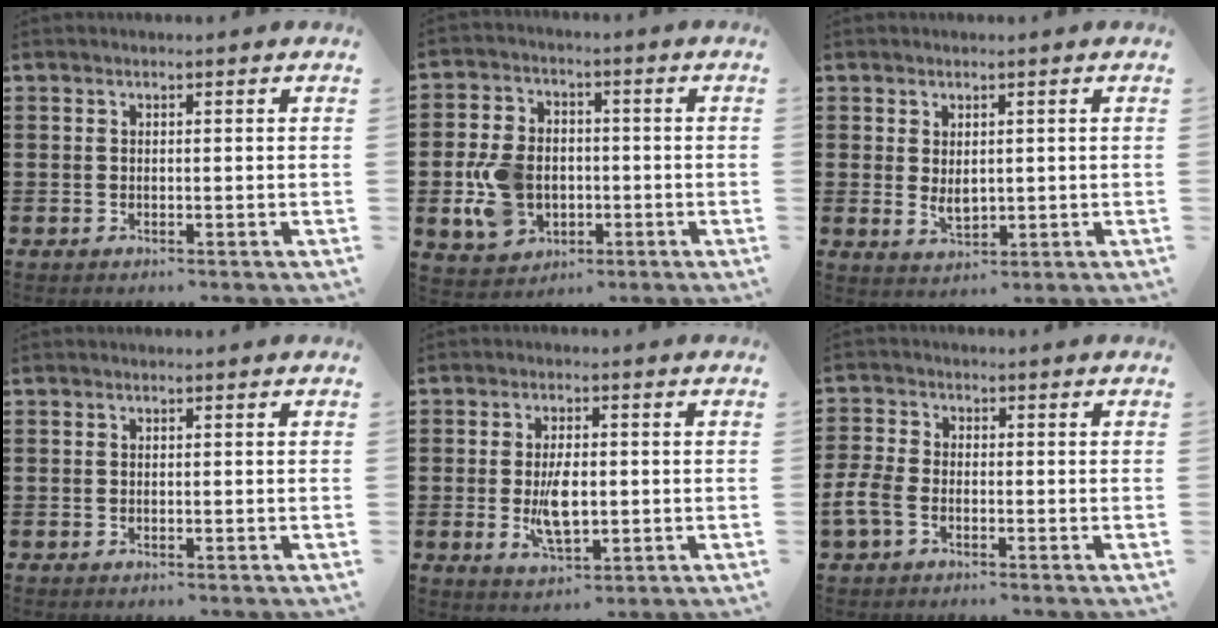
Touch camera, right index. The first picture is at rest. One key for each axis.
{"total": 9.4, "fx": -1.6, "fy": 7.1, "fz": 6.0, "tx": -0.153, "ty": 0.012, "tz": -0.030}
{"total": 2.8, "fx": 0.5, "fy": 1.6, "fz": 2.2, "tx": -0.044, "ty": 0.002, "tz": 0.012}
{"total": 0.0}
{"total": 6.1, "fx": -0.6, "fy": 2.9, "fz": 5.4, "tx": -0.101, "ty": -0.003, "tz": -0.014}
{"total": 4.2, "fx": -2.1, "fy": 2.3, "fz": 2.8, "tx": -0.076, "ty": 0.000, "tz": -0.046}